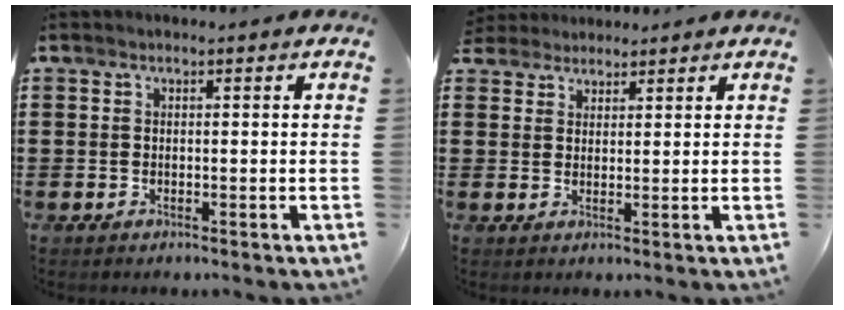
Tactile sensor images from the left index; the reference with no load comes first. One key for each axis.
{"total": 2.2, "fx": 2.0, "fy": 0.9, "fz": -0.3, "tx": -0.005, "ty": 0.003, "tz": 0.039}